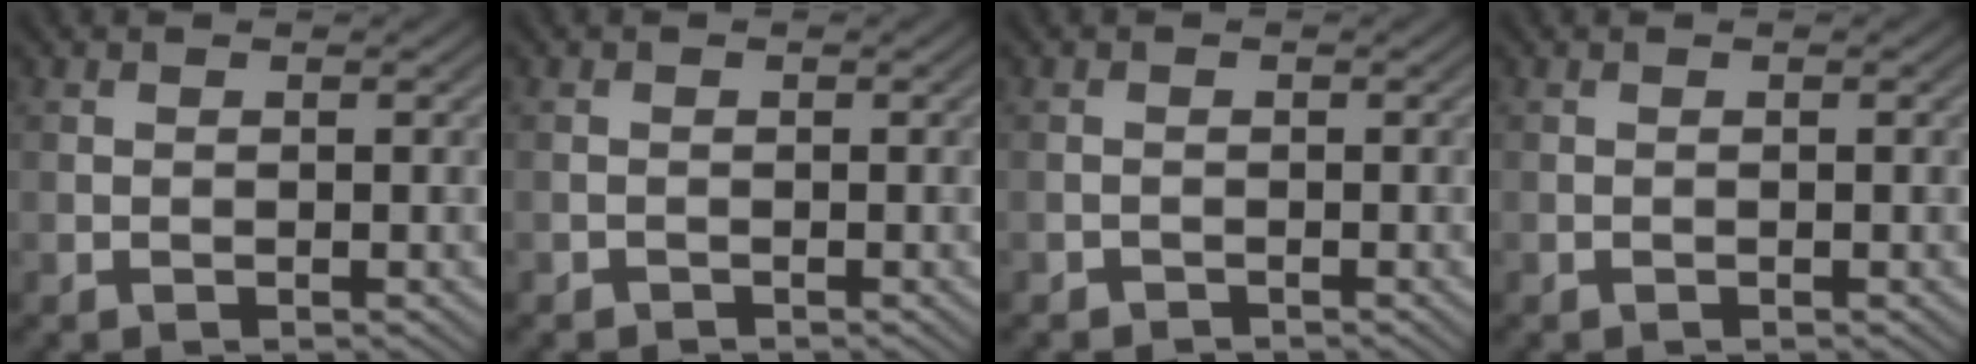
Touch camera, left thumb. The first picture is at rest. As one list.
[{"total": 0.9, "force": [-0.6, 0.7, -0.1], "torque": [0.009, -0.002, -0.016]}, {"total": 1.3, "force": [-0.8, 1.0, -0.1], "torque": [0.011, 0.000, -0.021]}, {"total": 0.0}]